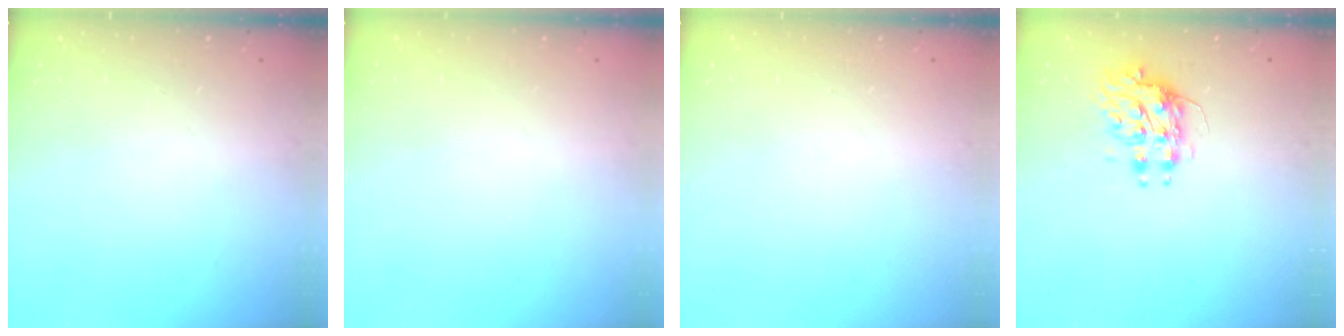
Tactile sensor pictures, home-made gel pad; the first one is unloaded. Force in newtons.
{"total": 0.0}
{"total": 0.0}
{"total": 8.1, "press": 8.1, "slide": 0.2}